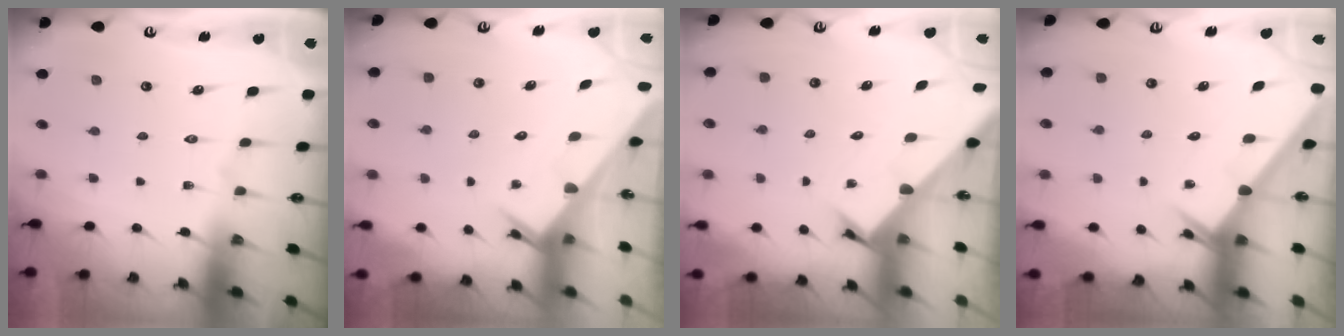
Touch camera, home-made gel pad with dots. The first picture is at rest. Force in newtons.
{"total": 3.2, "press": 3.2, "slide": 0.2}
{"total": 2.5, "press": 2.5, "slide": 0.3}
{"total": 2.6, "press": 2.6, "slide": 0.0}